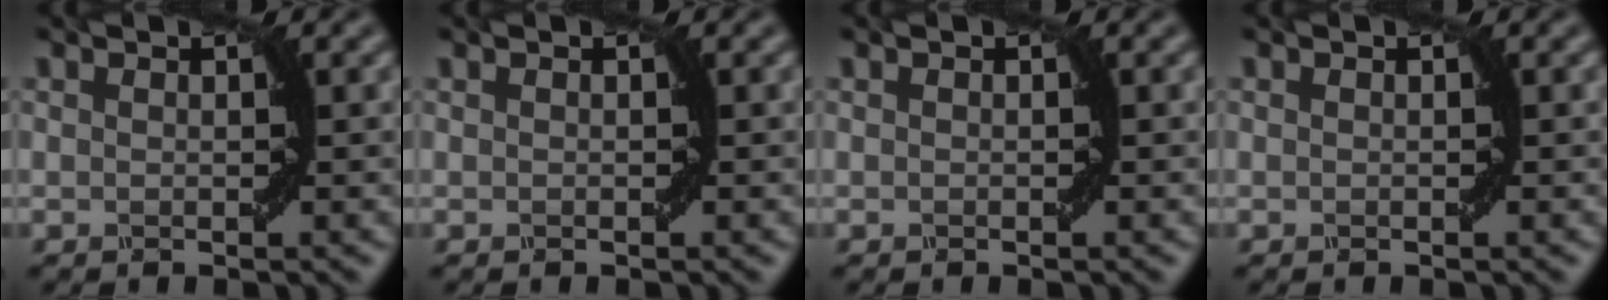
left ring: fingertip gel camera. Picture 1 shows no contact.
{"total": 0.0}
{"total": 0.0}
{"total": 0.0}